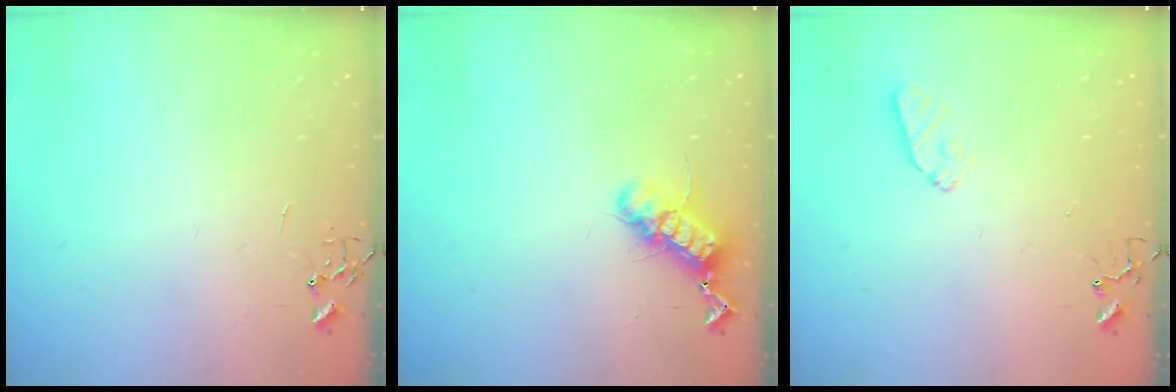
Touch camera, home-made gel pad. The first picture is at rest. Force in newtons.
{"total": 12.7, "press": 12.6, "slide": 1.1}
{"total": 6.2, "press": 6.2, "slide": 0.9}